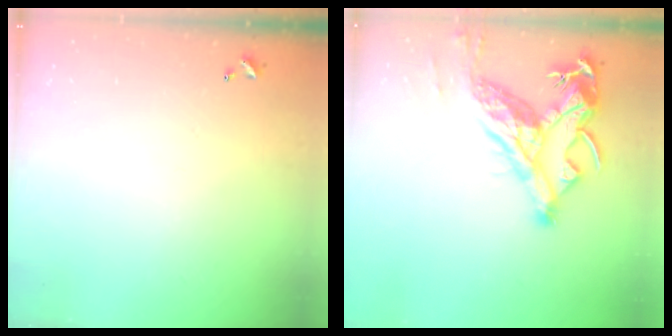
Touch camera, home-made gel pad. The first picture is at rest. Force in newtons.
{"total": 13.7, "press": 13.6, "slide": 2.0}